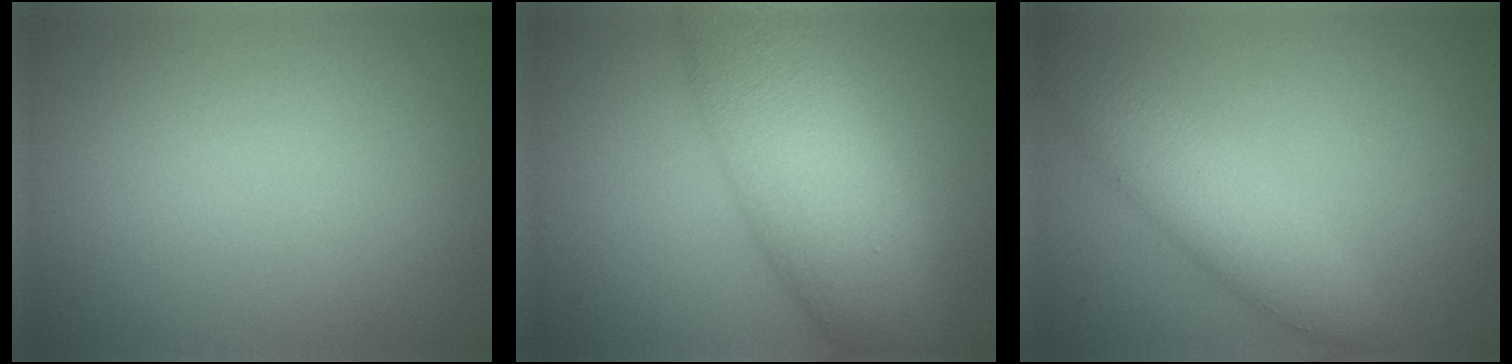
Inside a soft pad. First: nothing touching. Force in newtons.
{"total": 11.6, "press": 11.6, "slide": 0.4}
{"total": 4.4, "press": 4.4, "slide": 0.2}